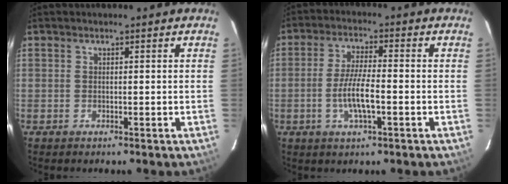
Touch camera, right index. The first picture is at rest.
{"total": 7.1, "force": [-2.1, 1.6, 6.7], "torque": [-0.132, -0.004, -0.041]}